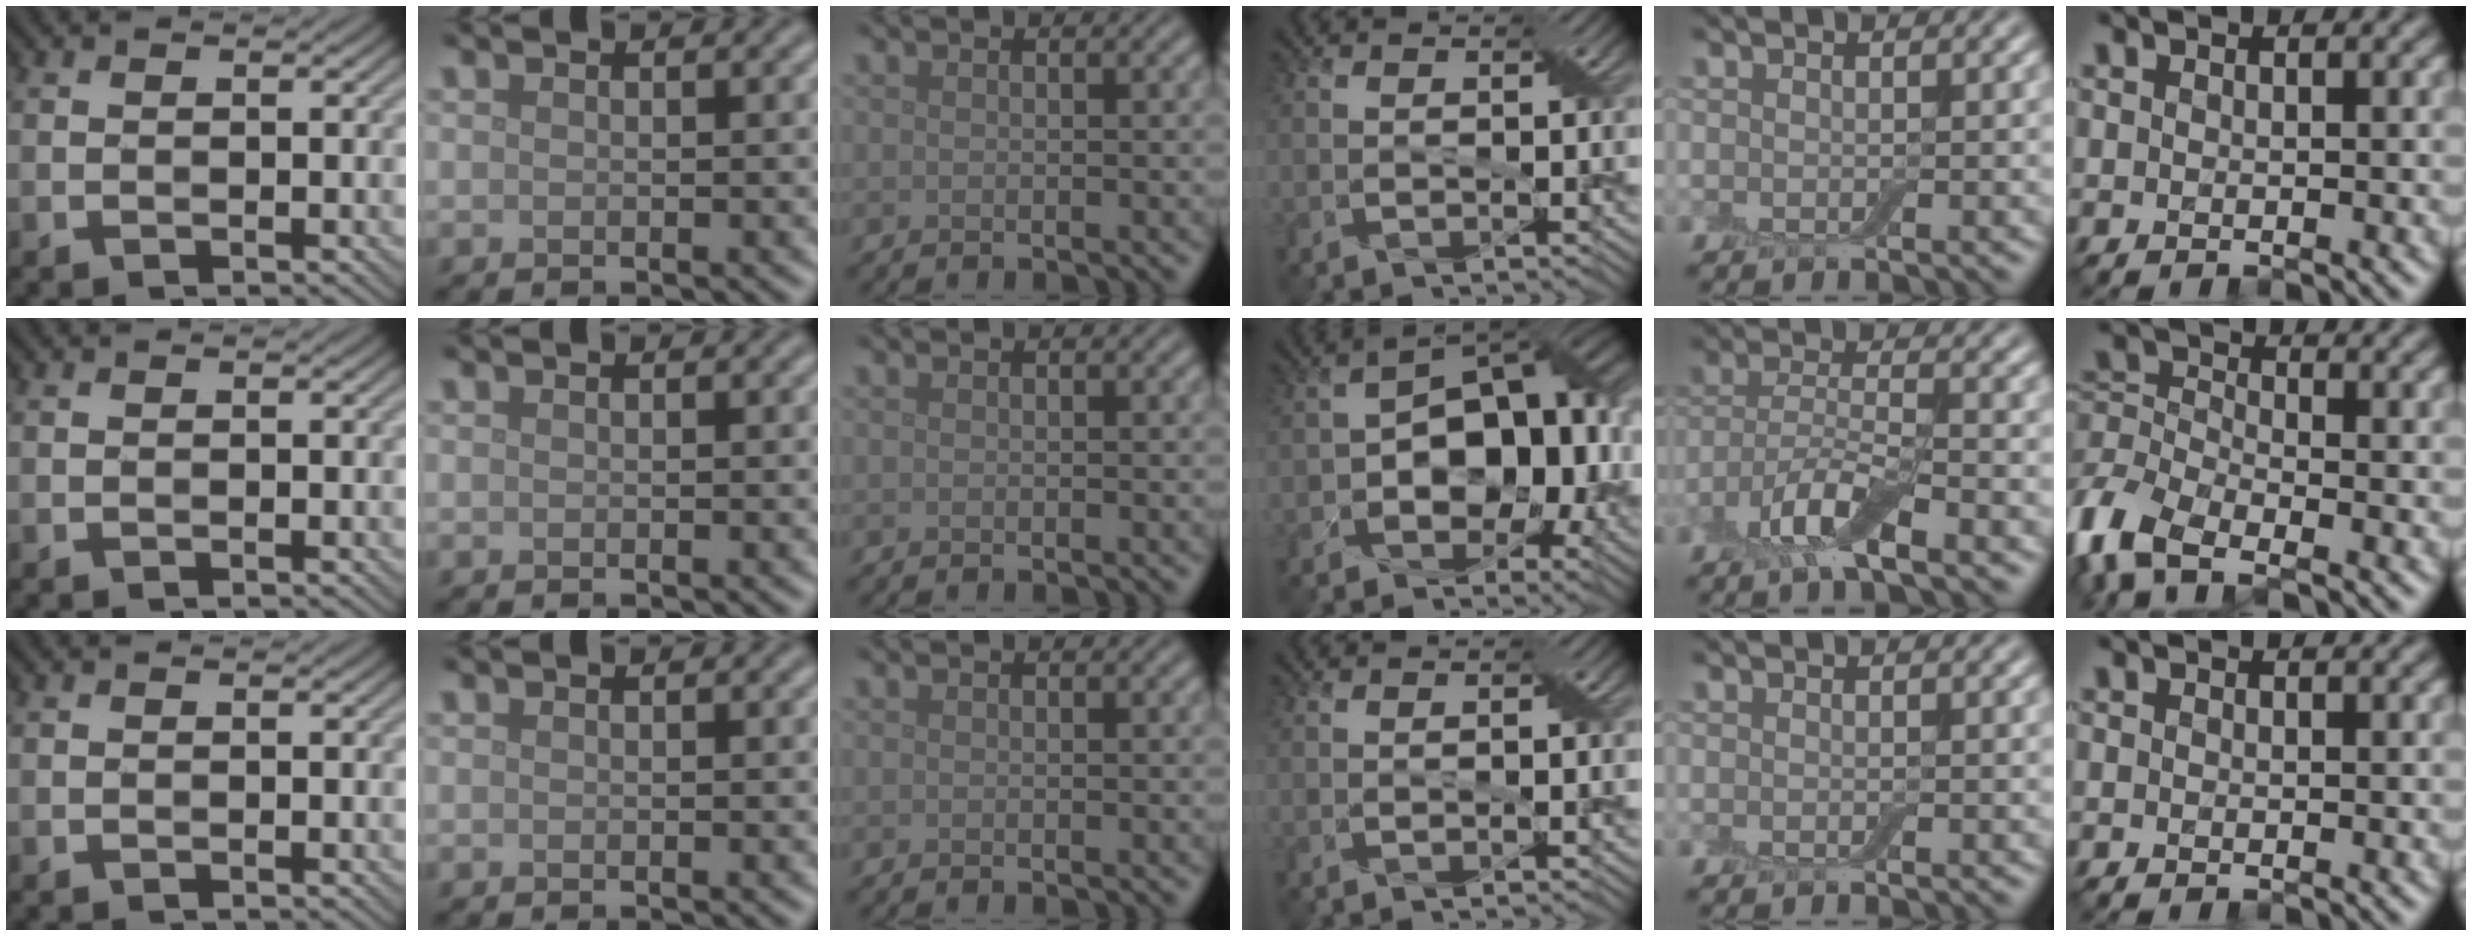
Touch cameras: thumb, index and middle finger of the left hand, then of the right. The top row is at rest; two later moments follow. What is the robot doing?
{"motion": "pour", "object": "bowl"}